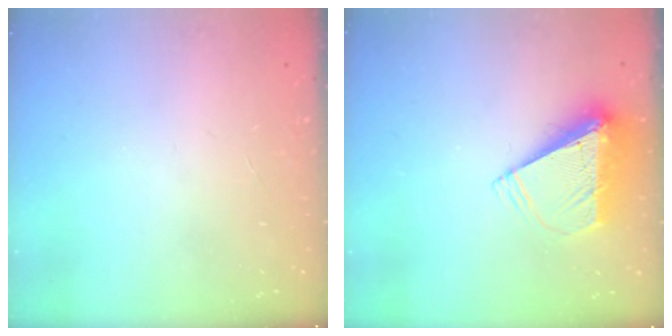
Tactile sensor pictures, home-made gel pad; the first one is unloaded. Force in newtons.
{"total": 8.7, "press": 8.7, "slide": 0.3}